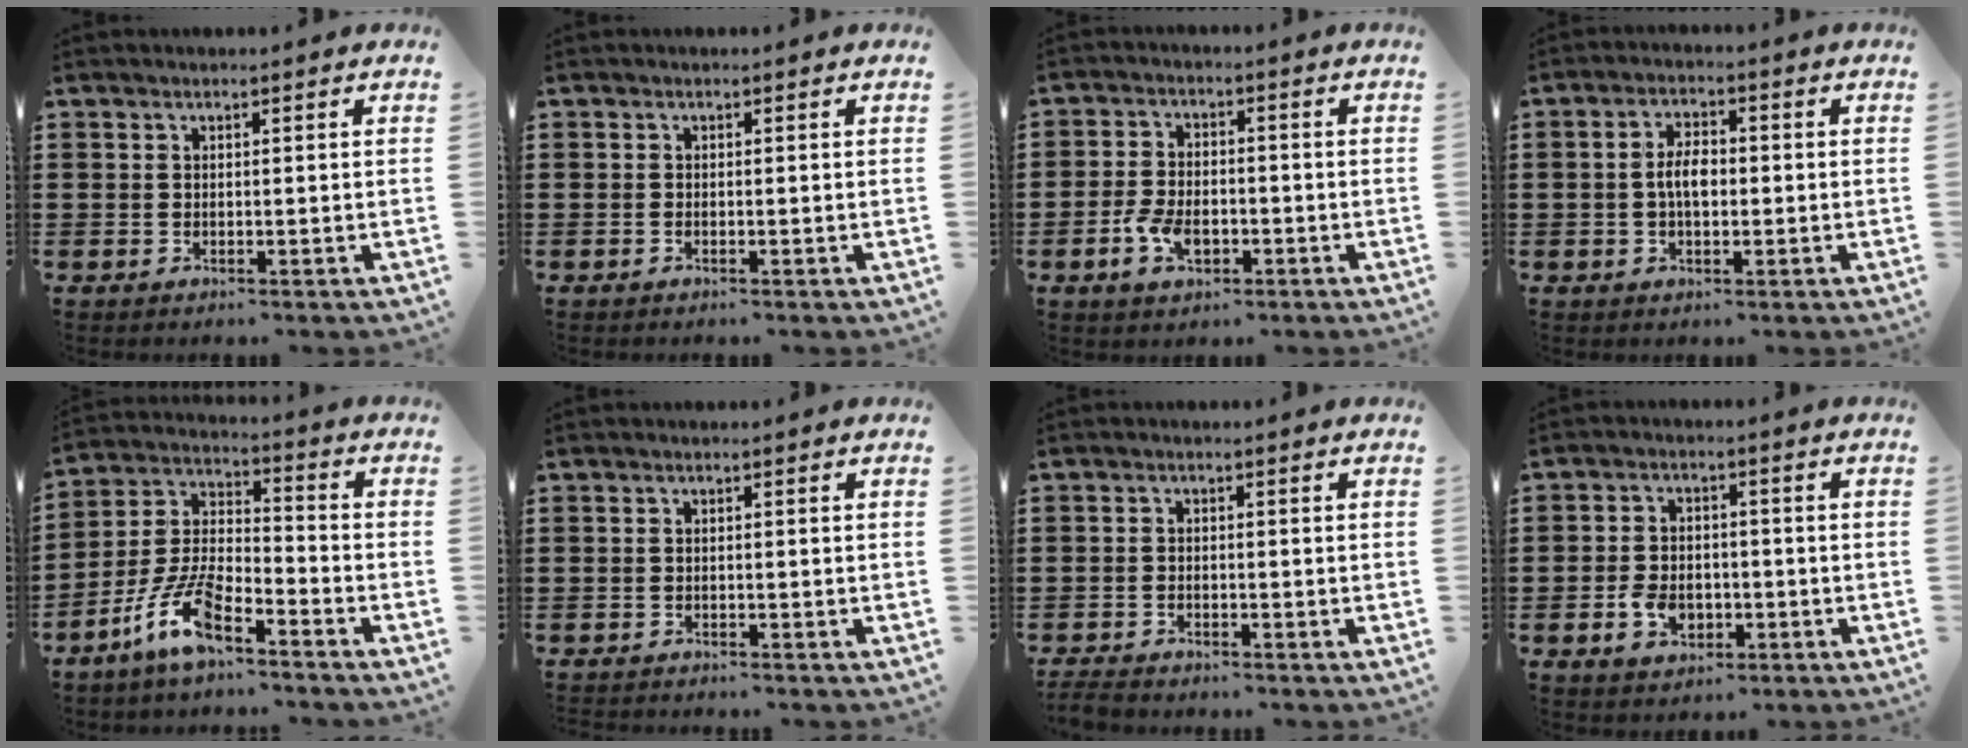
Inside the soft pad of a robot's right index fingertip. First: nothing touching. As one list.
[{"total": 0.0}, {"total": 4.8, "force": [-1.7, 2.8, 3.5], "torque": [-0.079, 0.000, -0.034]}, {"total": 4.2, "force": [-0.3, 2.0, 3.7], "torque": [-0.076, 0.003, -0.008]}, {"total": 9.0, "force": [-6.4, 2.4, 5.9], "torque": [-0.151, -0.008, -0.129]}, {"total": 0.8, "force": [-0.8, 0.0, -0.1], "torque": [0.001, 0.000, -0.017]}, {"total": 1.8, "force": [-1.7, 0.3, 0.4], "torque": [-0.016, -0.001, -0.038]}, {"total": 4.5, "force": [-1.4, 3.3, 2.8], "torque": [-0.067, 0.004, -0.028]}]